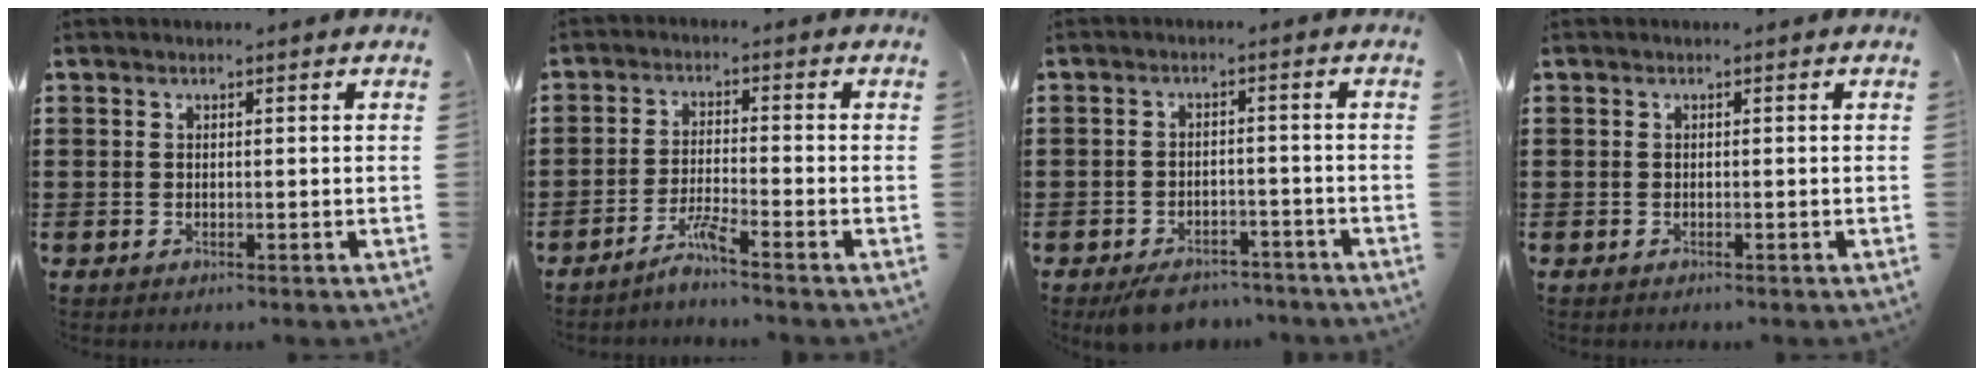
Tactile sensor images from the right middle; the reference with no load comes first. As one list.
[{"total": 3.6, "force": [-3.1, -0.3, 1.9], "torque": [-0.042, 0.000, -0.061]}, {"total": 3.9, "force": [-3.7, 1.1, 0.7], "torque": [-0.012, 0.011, -0.073]}, {"total": 0.0}]